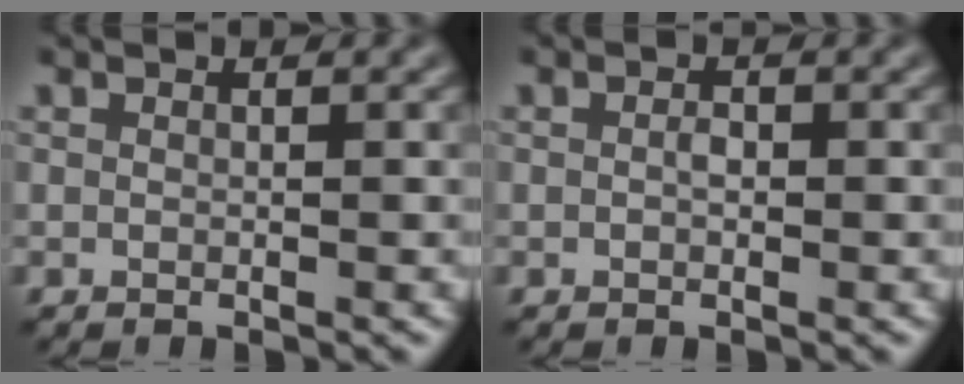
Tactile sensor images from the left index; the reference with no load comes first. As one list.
[{"total": 0.8, "force": [0.0, 0.5, 0.6], "torque": [-0.011, 0.000, -0.002]}]